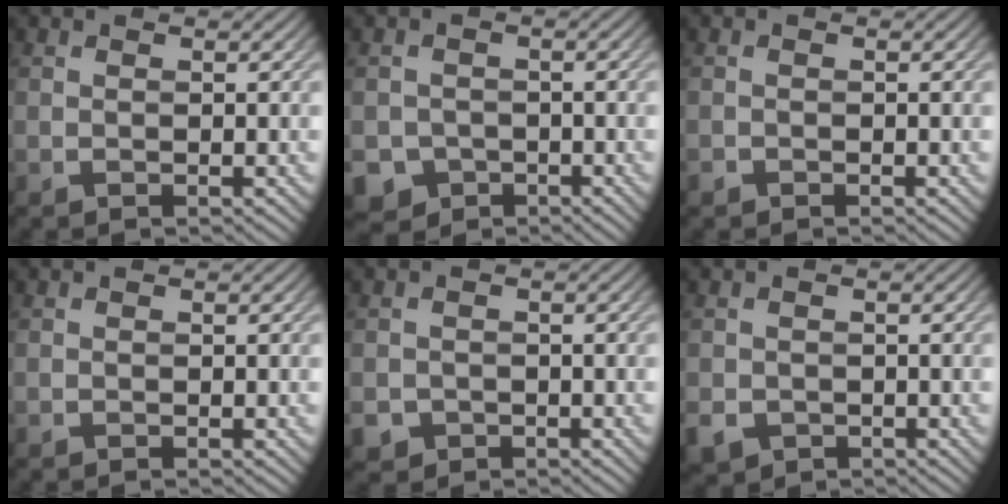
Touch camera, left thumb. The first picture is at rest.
{"total": 4.1, "force": [-2.2, 3.3, 0.8], "torque": [-0.014, -0.004, -0.043]}
{"total": 0.6, "force": [-0.5, 0.3, 0.1], "torque": [-0.002, -0.004, -0.010]}
{"total": 0.0}
{"total": 2.6, "force": [-1.3, 2.1, 0.6], "torque": [-0.013, -0.012, -0.029]}
{"total": 3.0, "force": [-1.3, 2.5, 1.0], "torque": [-0.027, -0.017, -0.027]}